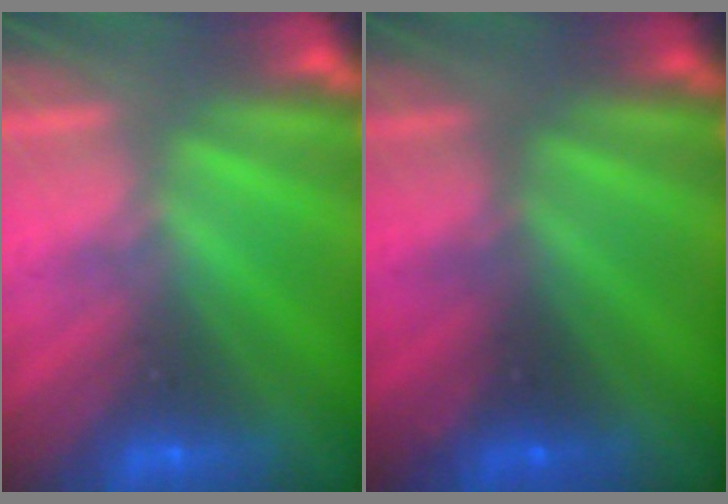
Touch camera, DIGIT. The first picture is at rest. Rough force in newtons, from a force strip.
{"total": 2.4}